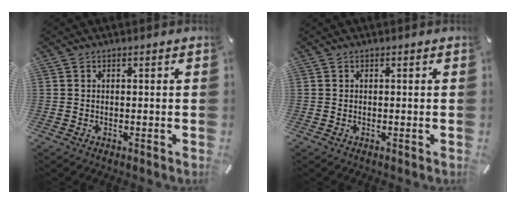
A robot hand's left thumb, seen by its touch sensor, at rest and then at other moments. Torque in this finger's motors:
{"motor_torque": [-0.06, 0.04, 0.00, 0.00, 0.00]}